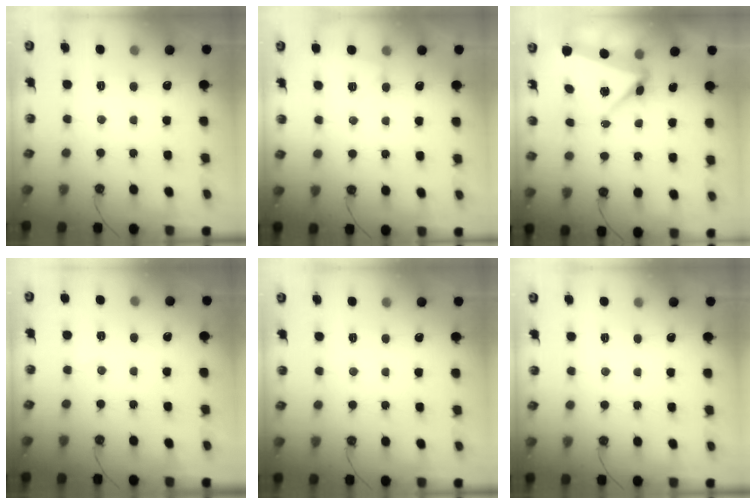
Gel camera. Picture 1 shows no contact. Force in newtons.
{"total": 4.4, "press": 3.4, "slide": 2.8}
{"total": 5.6, "press": 5.1, "slide": 2.2}
{"total": 3.0, "press": 2.6, "slide": 1.4}
{"total": 0.0}
{"total": 0.0}